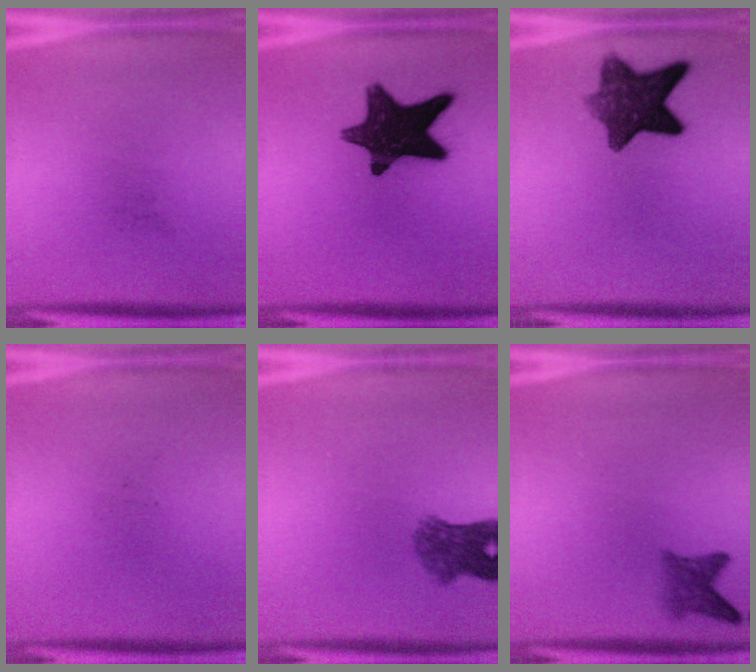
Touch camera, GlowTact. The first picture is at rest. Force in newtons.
{"total": 14.7}
{"total": 9.6}
{"total": 0.0}
{"total": 5.2}
{"total": 2.8}